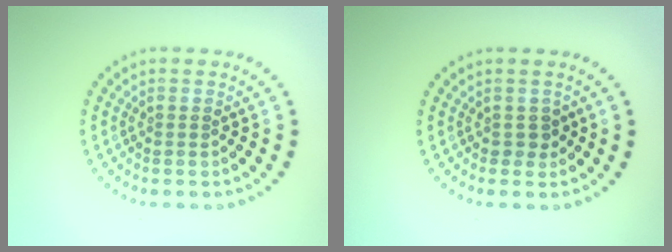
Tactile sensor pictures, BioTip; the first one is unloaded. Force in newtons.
{"total": 1.2, "press": 1.0, "slide": 0.6}